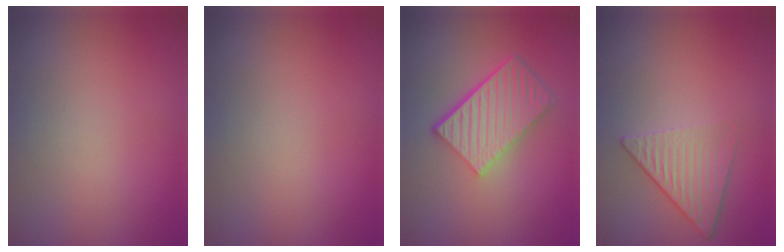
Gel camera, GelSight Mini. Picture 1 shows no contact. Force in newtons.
{"total": 0.0}
{"total": 6.2, "press": 4.2, "slide": 4.6}
{"total": 3.6, "press": 2.6, "slide": 2.4}